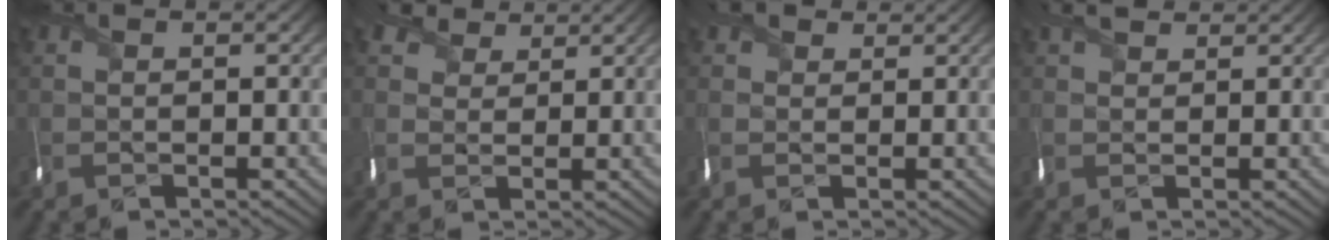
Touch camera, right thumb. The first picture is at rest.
{"total": 2.4, "force": [1.9, 1.0, -0.9], "torque": [0.008, 0.004, 0.032]}
{"total": 1.7, "force": [1.1, 0.8, -1.1], "torque": [0.015, 0.004, 0.012]}
{"total": 1.6, "force": [1.3, 0.3, -0.7], "torque": [0.002, 0.006, 0.021]}